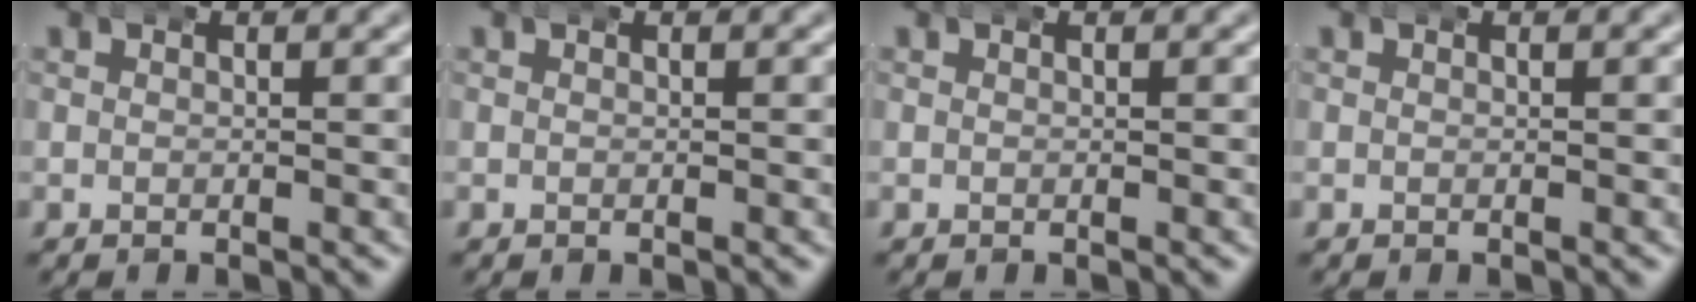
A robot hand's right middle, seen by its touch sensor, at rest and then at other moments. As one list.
[{"total": 0.0}, {"total": 0.0}, {"total": 0.0}]